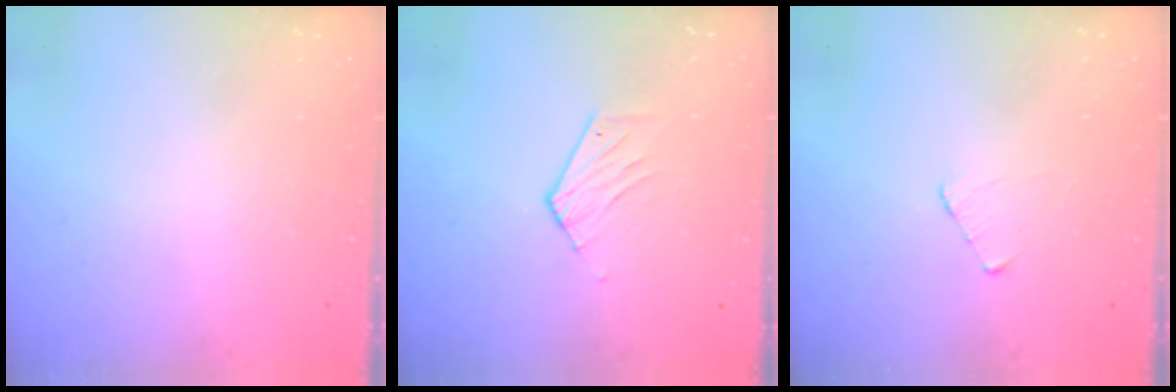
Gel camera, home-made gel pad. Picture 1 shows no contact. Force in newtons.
{"total": 3.9, "press": 3.9, "slide": 0.3}
{"total": 3.0, "press": 2.9, "slide": 0.3}